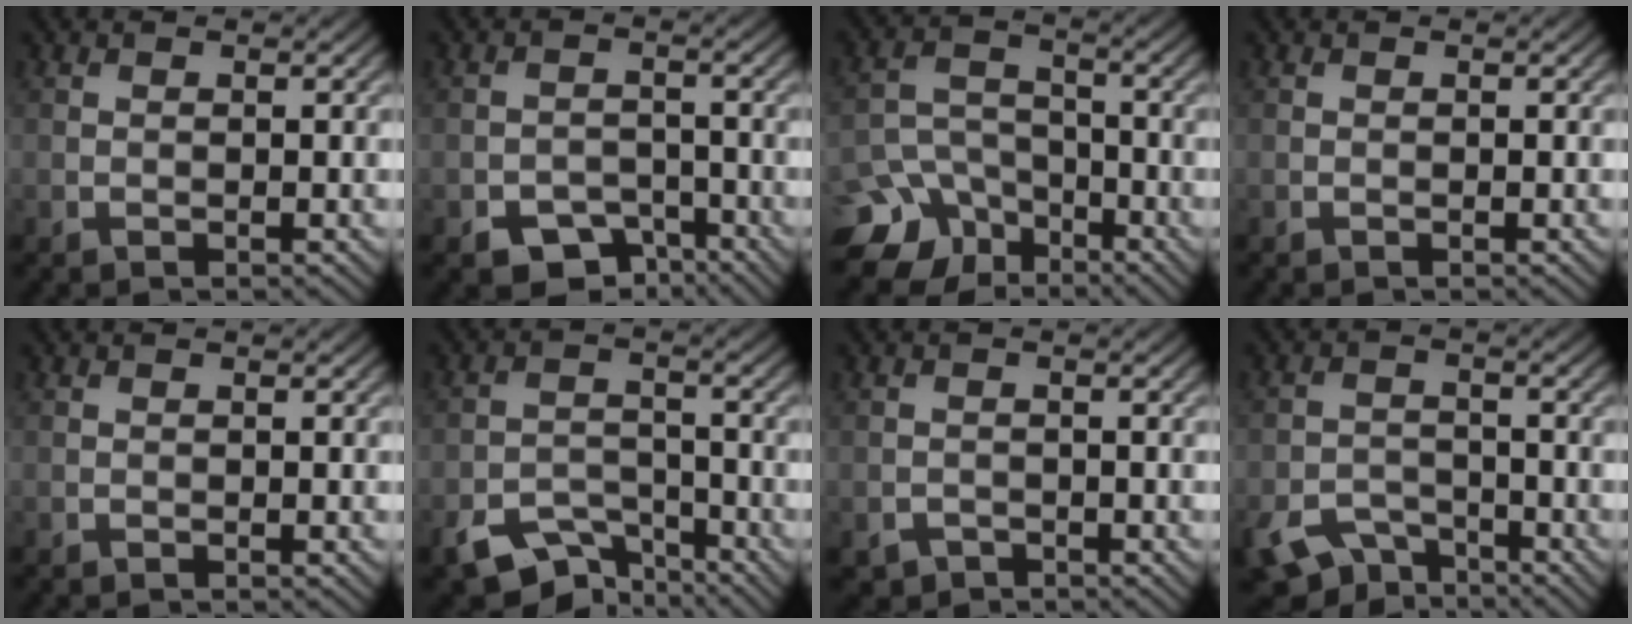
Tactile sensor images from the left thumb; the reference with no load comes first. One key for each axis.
{"total": 5.2, "fx": -3.6, "fy": 3.0, "fz": 2.2, "tx": -0.034, "ty": -0.006, "tz": -0.064}
{"total": 10.3, "fx": -6.8, "fy": 6.9, "fz": 3.5, "tx": -0.088, "ty": -0.016, "tz": -0.123}
{"total": 0.0}
{"total": 0.0}
{"total": 6.9, "fx": -5.2, "fy": 3.4, "fz": 3.1, "tx": -0.057, "ty": -0.011, "tz": -0.097}
{"total": 1.4, "fx": -1.1, "fy": 0.9, "fz": 0.2, "tx": -0.004, "ty": -0.001, "tz": -0.024}
{"total": 6.3, "fx": -4.6, "fy": 3.2, "fz": 2.9, "tx": -0.059, "ty": -0.010, "tz": -0.090}